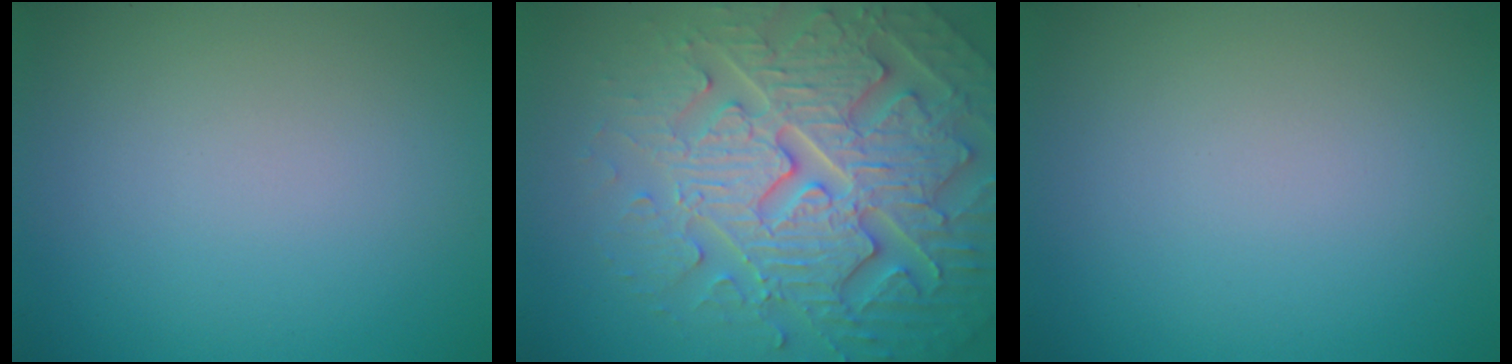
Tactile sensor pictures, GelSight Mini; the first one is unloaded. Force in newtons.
{"total": 8.1, "press": 7.9, "slide": 2.0}
{"total": 0.0}